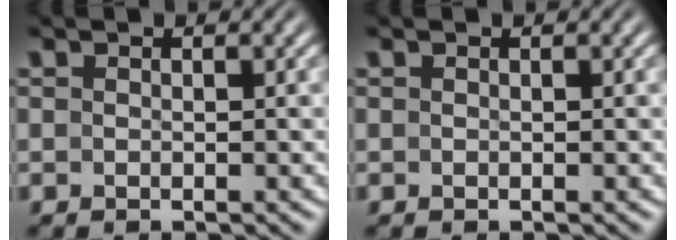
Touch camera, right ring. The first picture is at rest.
{"total": 0.0}